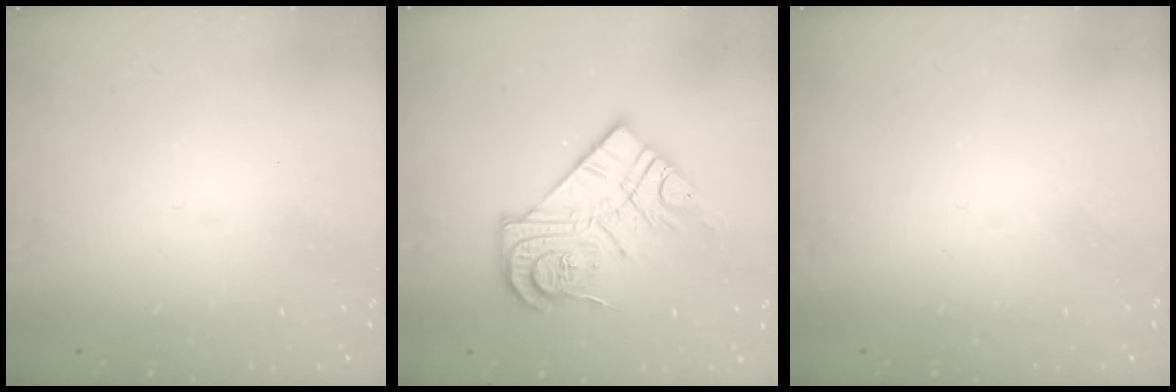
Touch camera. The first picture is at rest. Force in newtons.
{"total": 16.3, "press": 16.2, "slide": 1.1}
{"total": 2.2, "press": 2.1, "slide": 0.4}